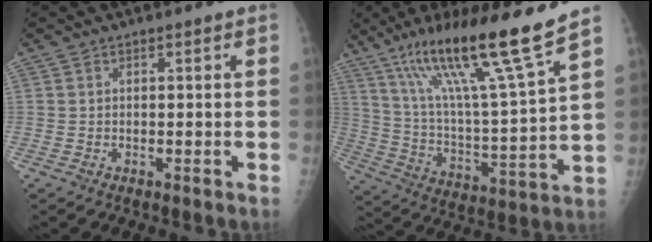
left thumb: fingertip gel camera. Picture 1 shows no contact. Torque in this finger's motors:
{"motor_torque": [0.53, 0.40, 1.43, -1.35, 0.46]}